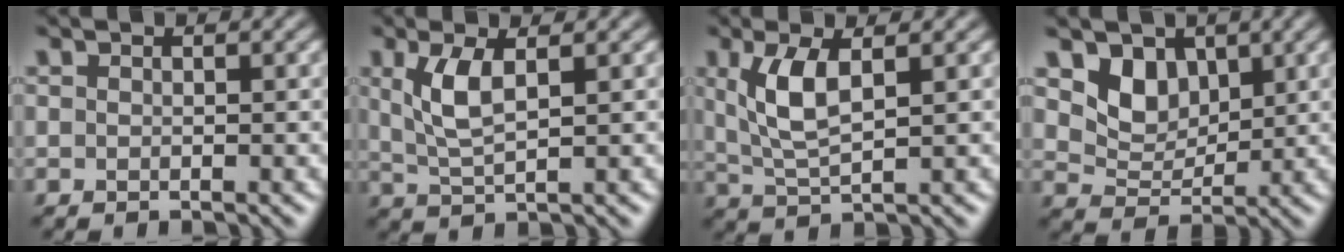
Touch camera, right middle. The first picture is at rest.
{"total": 3.2, "force": [0.9, 1.0, 2.9], "torque": [-0.070, -0.003, 0.024]}
{"total": 4.0, "force": [1.1, 1.3, 3.6], "torque": [-0.085, -0.002, 0.027]}
{"total": 3.3, "force": [1.9, 2.3, 1.2], "torque": [-0.036, -0.015, 0.033]}